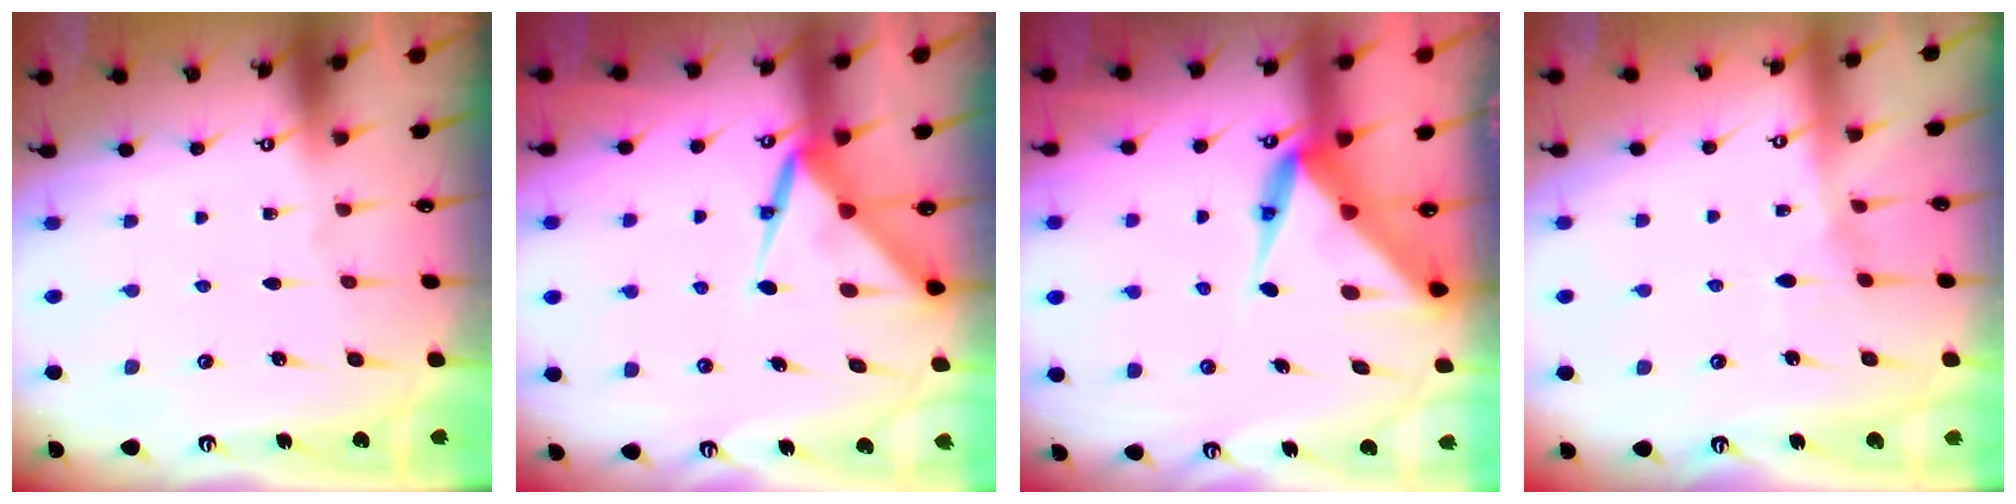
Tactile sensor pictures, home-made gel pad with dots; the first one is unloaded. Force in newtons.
{"total": 8.1, "press": 8.1, "slide": 0.9}
{"total": 8.1, "press": 8.1, "slide": 0.6}
{"total": 6.4, "press": 6.4, "slide": 0.6}